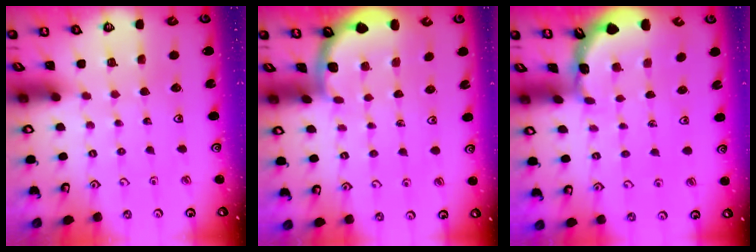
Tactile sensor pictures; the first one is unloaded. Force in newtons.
{"total": 1.6, "press": 1.6, "slide": 0.2}
{"total": 1.6, "press": 1.6, "slide": 0.1}